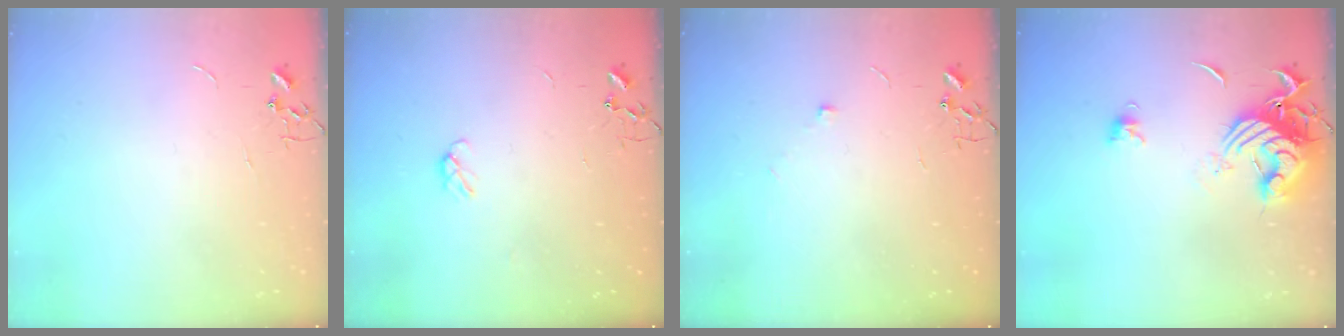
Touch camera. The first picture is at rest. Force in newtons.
{"total": 3.8, "press": 3.8, "slide": 0.5}
{"total": 4.1, "press": 3.9, "slide": 1.1}
{"total": 13.0, "press": 12.9, "slide": 1.6}